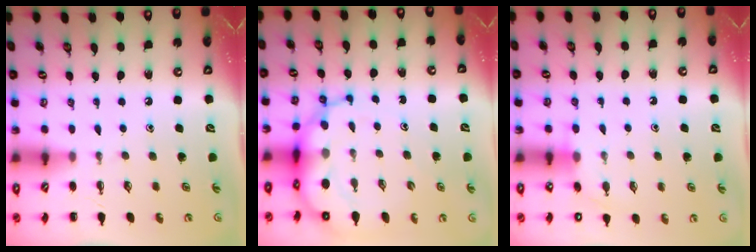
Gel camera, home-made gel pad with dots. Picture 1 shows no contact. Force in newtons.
{"total": 10.7, "press": 10.3, "slide": 2.8}
{"total": 6.9, "press": 6.7, "slide": 1.4}